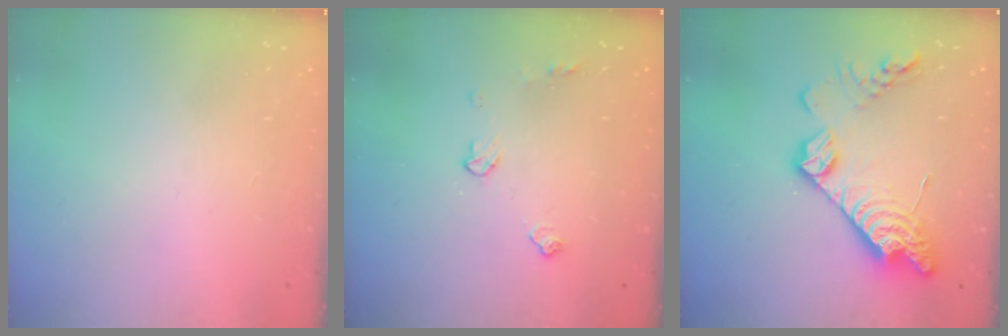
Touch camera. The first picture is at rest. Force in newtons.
{"total": 5.4, "press": 5.4, "slide": 0.8}
{"total": 17.6, "press": 17.6, "slide": 1.5}